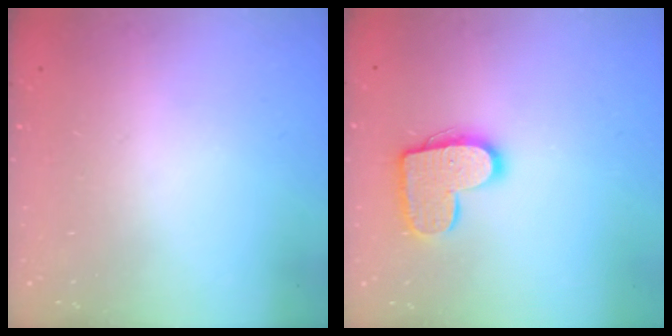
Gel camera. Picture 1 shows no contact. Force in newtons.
{"total": 13.2, "press": 13.2, "slide": 0.7}